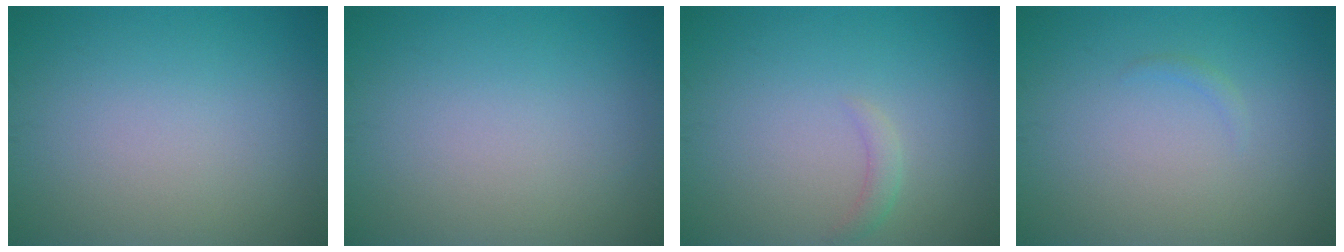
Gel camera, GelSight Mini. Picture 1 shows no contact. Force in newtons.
{"total": 0.0}
{"total": 1.1, "press": 1.1, "slide": 0.2}
{"total": 0.5, "press": 0.5, "slide": 0.1}